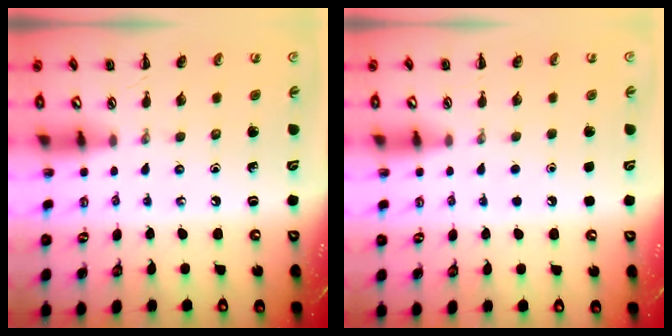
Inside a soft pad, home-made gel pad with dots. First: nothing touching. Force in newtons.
{"total": 1.8, "press": 1.8, "slide": 0.1}